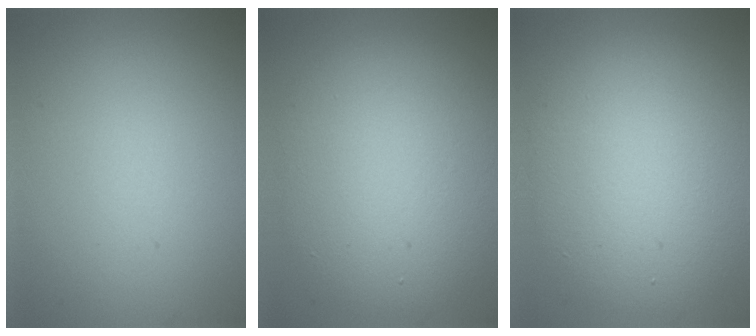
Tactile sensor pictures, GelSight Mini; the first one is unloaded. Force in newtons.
{"total": 8.8, "press": 8.8, "slide": 0.7}
{"total": 9.7, "press": 9.6, "slide": 0.8}